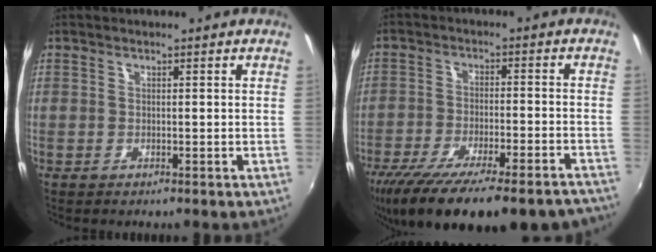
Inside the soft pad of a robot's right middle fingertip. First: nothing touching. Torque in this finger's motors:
{"motor_torque": [1.17, -0.97, 0.55, 0.21]}